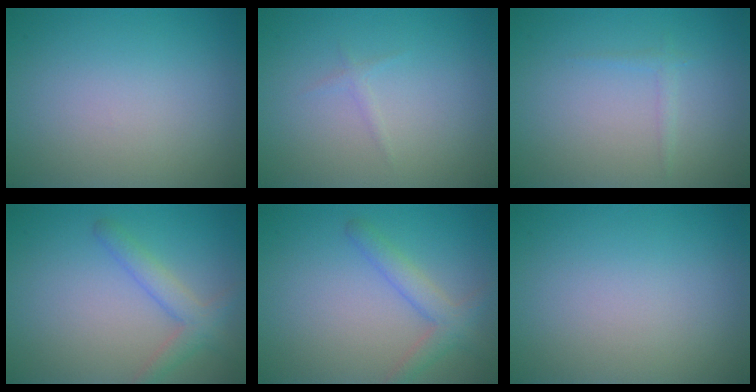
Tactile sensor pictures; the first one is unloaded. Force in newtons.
{"total": 0.6, "press": 0.6, "slide": 0.1}
{"total": 0.8, "press": 0.8, "slide": 0.1}
{"total": 2.7, "press": 2.7, "slide": 0.2}
{"total": 2.7, "press": 2.7, "slide": 0.2}
{"total": 0.0}